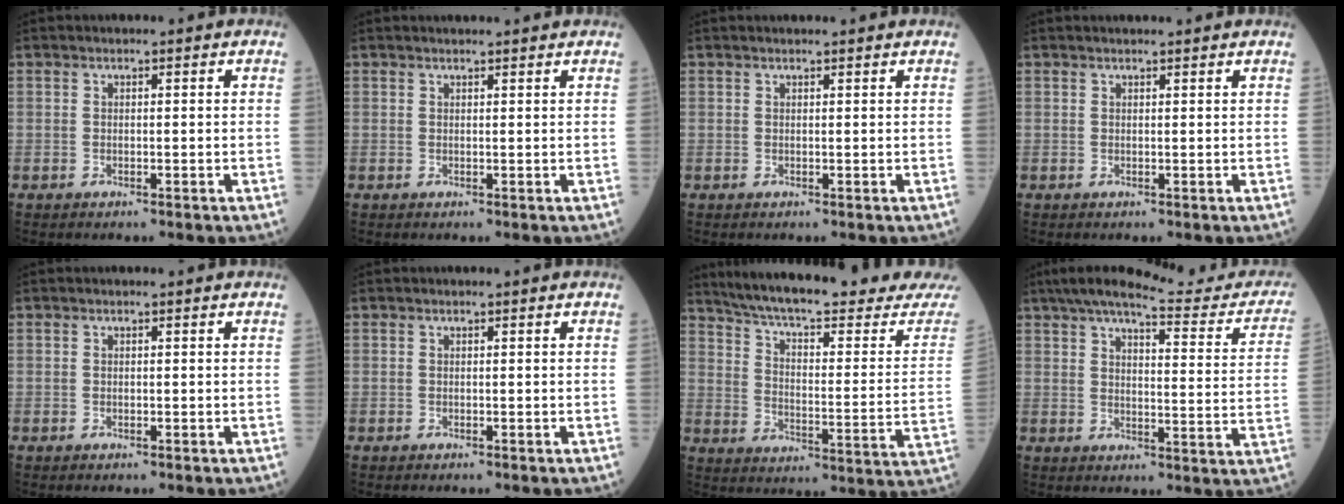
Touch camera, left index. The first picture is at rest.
{"total": 3.8, "force": [3.7, 0.2, 1.1], "torque": [-0.015, 0.019, 0.044]}
{"total": 2.5, "force": [2.4, 0.1, 0.7], "torque": [-0.008, 0.015, 0.030]}
{"total": 3.1, "force": [3.0, 0.1, 0.9], "torque": [-0.011, 0.017, 0.036]}
{"total": 0.0}
{"total": 0.0}
{"total": 24.9, "force": [22.8, 1.2, 9.9], "torque": [-0.156, -0.076, 0.301]}
{"total": 22.9, "force": [20.2, 3.3, 10.4], "torque": [-0.142, -0.028, 0.242]}